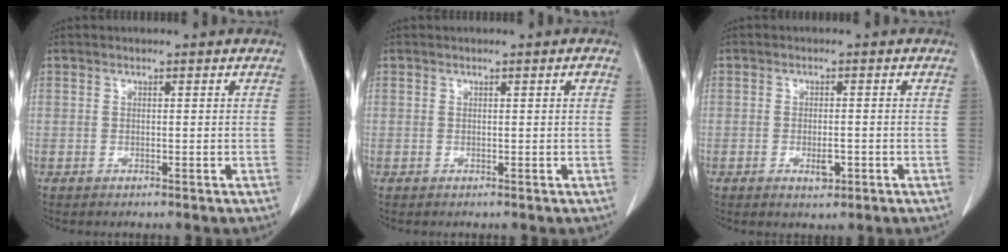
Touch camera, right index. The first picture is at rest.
{"total": 0.6, "force": [0.2, 0.0, 0.5], "torque": [-0.009, 0.001, 0.004]}
{"total": 2.6, "force": [-1.0, 1.1, 2.1], "torque": [-0.035, 0.000, -0.009]}